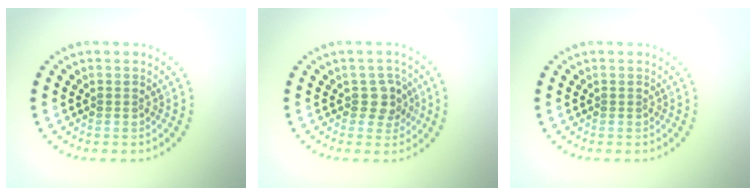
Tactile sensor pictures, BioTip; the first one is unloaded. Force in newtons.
{"total": 2.3, "press": 2.1, "slide": 0.9}
{"total": 0.0}